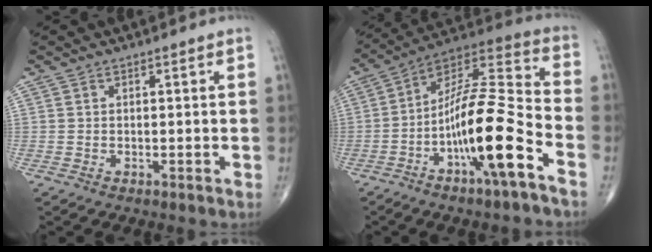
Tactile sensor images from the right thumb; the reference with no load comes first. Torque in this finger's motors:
{"motor_torque": [2.97, 2.05, 2.08, -0.69, 0.23]}